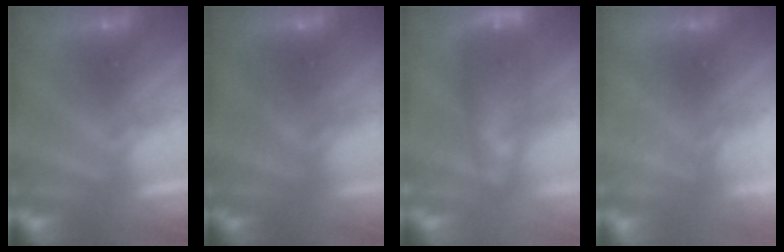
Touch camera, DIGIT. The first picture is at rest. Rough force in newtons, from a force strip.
{"total": 5.8}
{"total": 7.7}
{"total": 2.2}